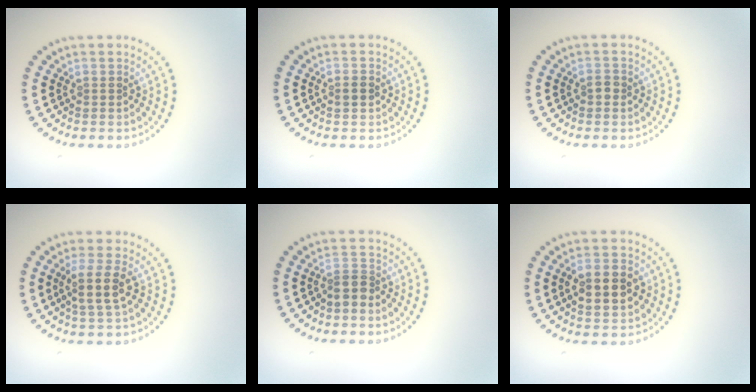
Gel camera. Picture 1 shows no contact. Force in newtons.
{"total": 1.4, "press": 1.4, "slide": 0.1}
{"total": 0.8, "press": 0.8, "slide": 0.1}
{"total": 2.8, "press": 2.5, "slide": 1.2}
{"total": 2.1, "press": 1.7, "slide": 1.2}
{"total": 4.3, "press": 4.3, "slide": 0.1}